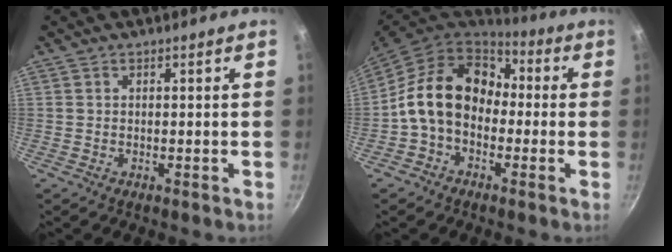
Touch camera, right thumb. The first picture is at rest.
{"total": 14.8, "force": [-0.6, 11.3, 9.6], "torque": [-0.134, 0.043, -0.029]}